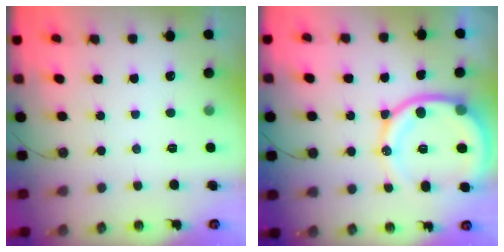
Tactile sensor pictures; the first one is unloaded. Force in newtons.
{"total": 15.9, "press": 15.8, "slide": 1.7}